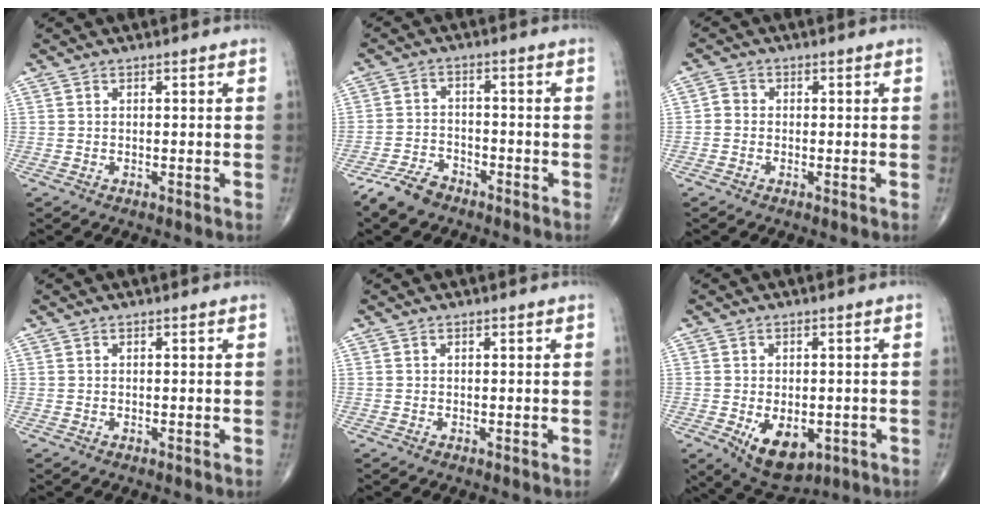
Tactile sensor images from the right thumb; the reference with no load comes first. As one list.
[{"total": 5.8, "force": [-4.7, 2.8, 2.0], "torque": [-0.038, 0.014, -0.092]}, {"total": 2.0, "force": [-0.5, 1.8, 0.8], "torque": [-0.004, 0.005, -0.017]}, {"total": 0.0}, {"total": 0.0}, {"total": 9.5, "force": [-3.0, 5.6, 7.0], "torque": [-0.090, -0.005, -0.030]}]